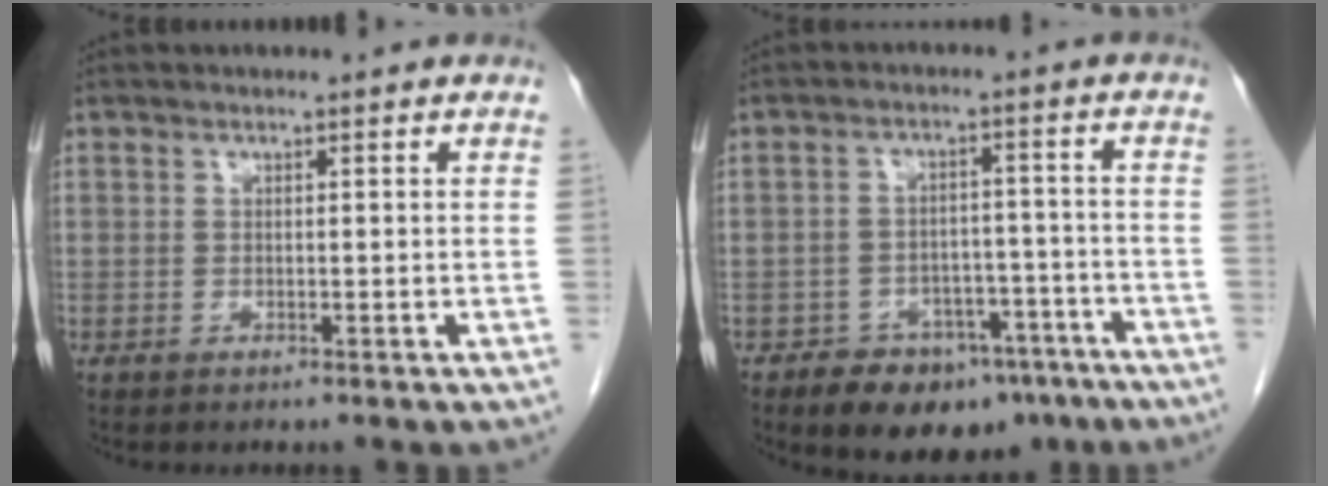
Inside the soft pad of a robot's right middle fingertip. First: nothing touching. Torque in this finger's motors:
{"motor_torque": [1.03, -0.77, 0.02, 0.02]}